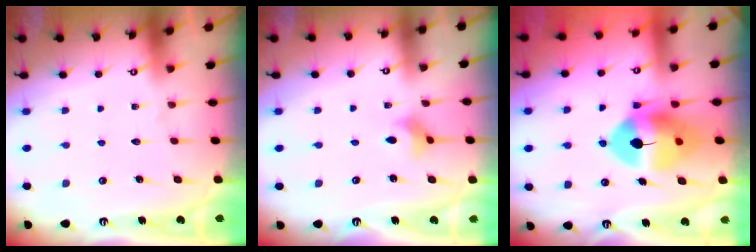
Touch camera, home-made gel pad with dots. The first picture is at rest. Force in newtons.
{"total": 2.7, "press": 2.6, "slide": 0.6}
{"total": 12.5, "press": 12.4, "slide": 1.9}